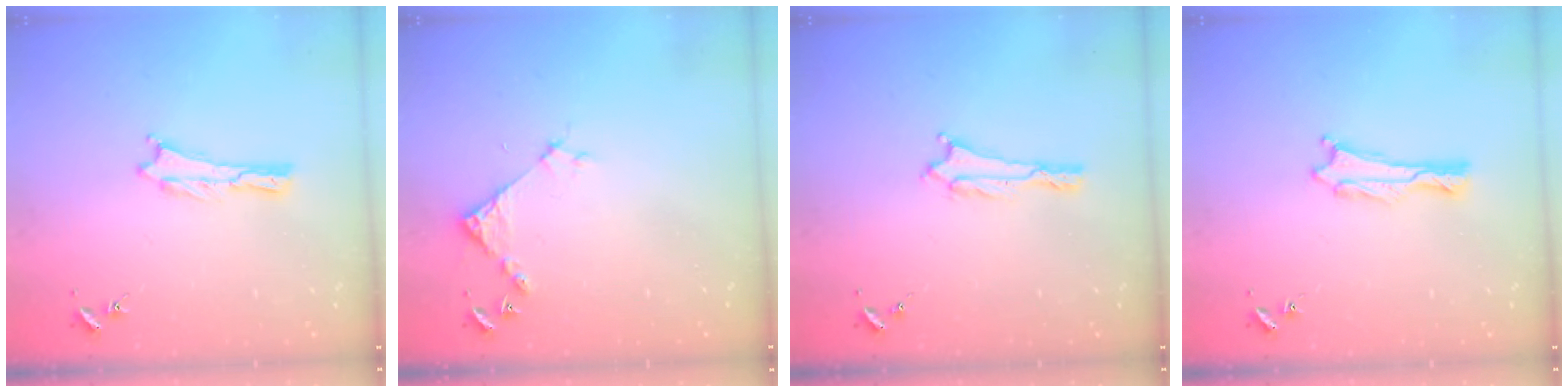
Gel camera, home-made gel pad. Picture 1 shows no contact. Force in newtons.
{"total": 3.9, "press": 3.8, "slide": 0.3}
{"total": 0.0}
{"total": 0.0}